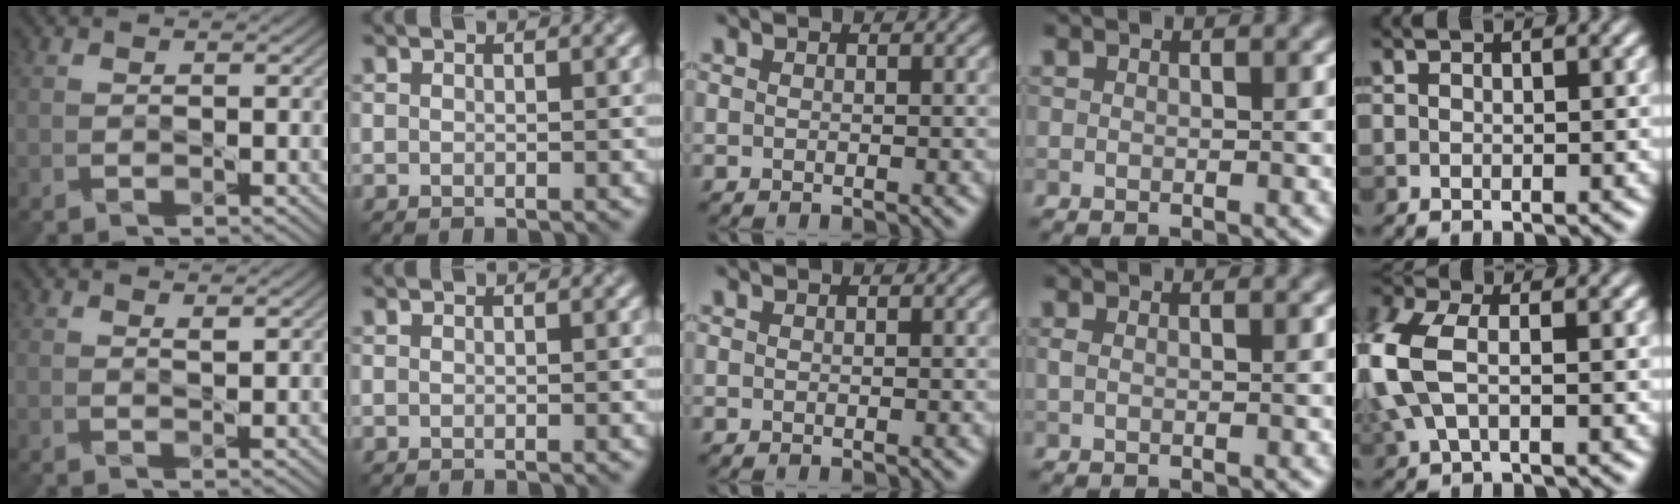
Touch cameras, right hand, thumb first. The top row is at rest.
{"thumb": {"total": 0.8, "force": [0.8, -0.1, 0.2], "torque": [-0.006, -0.001, 0.015]}, "ring": {"total": 0.6, "force": [0.1, 0.2, 0.5], "torque": [-0.012, 0.000, 0.002]}, "little": {"total": 6.3, "force": [0.2, 3.7, 5.1], "torque": [-0.163, 0.011, 0.000]}}